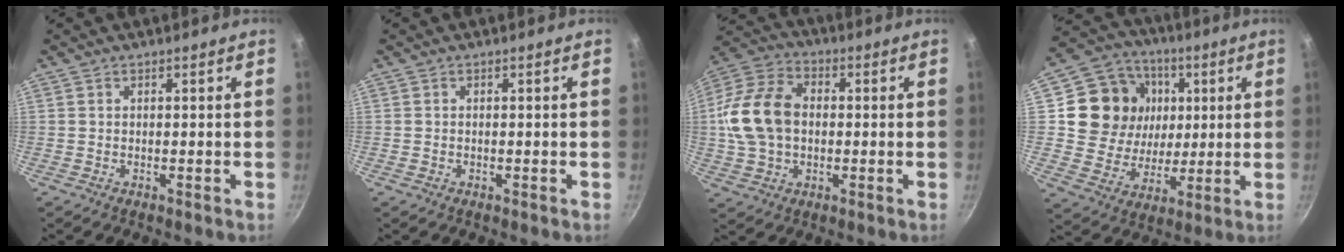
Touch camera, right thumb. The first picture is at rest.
{"total": 0.0}
{"total": 15.4, "force": [0.4, 11.0, 10.8], "torque": [-0.194, 0.026, -0.003]}
{"total": 17.2, "force": [4.0, 15.0, 7.5], "torque": [-0.116, 0.002, 0.071]}